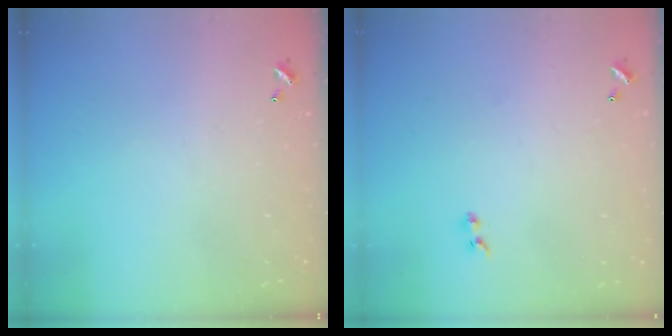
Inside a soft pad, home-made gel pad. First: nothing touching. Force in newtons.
{"total": 2.0, "press": 1.7, "slide": 1.0}